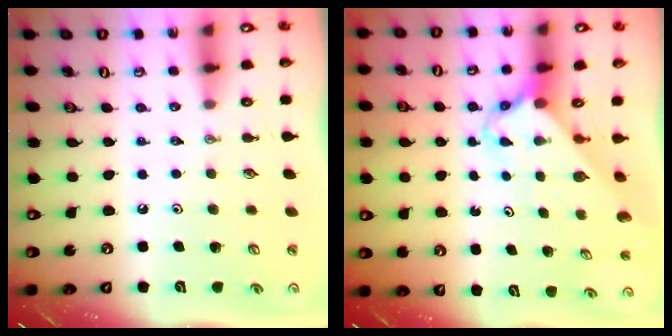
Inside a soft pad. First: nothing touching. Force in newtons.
{"total": 2.4, "press": 2.4, "slide": 0.2}